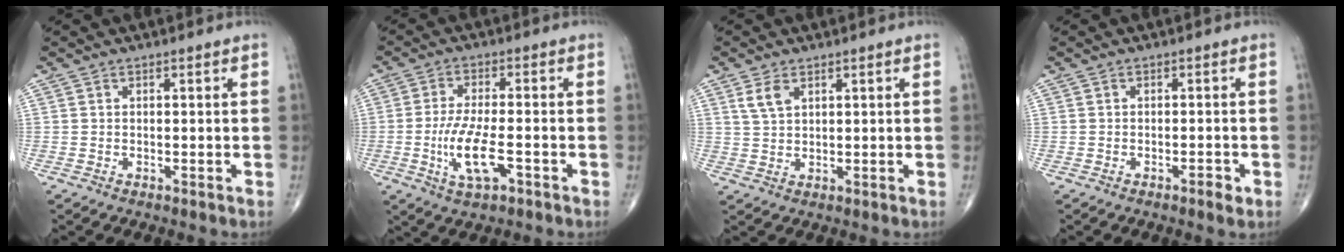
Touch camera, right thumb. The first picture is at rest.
{"total": 8.7, "force": [-2.7, 2.9, 7.8], "torque": [-0.162, 0.005, -0.047]}
{"total": 3.5, "force": [1.9, 1.9, 2.3], "torque": [-0.044, -0.003, 0.042]}
{"total": 1.8, "force": [-1.0, 0.5, 1.4], "torque": [-0.023, 0.001, -0.017]}